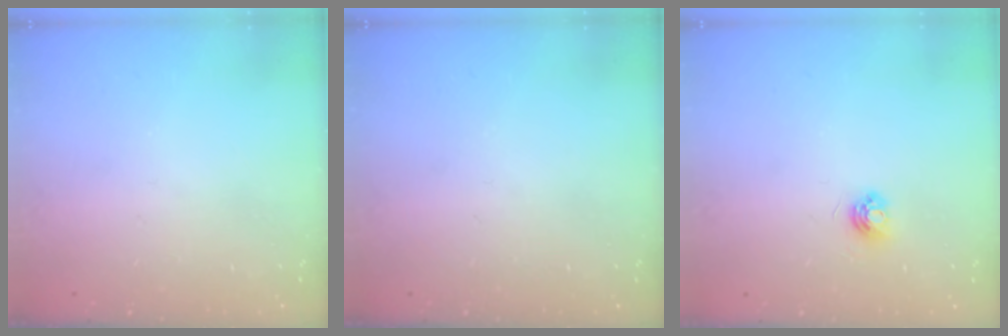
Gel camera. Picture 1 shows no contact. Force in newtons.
{"total": 0.0}
{"total": 4.7, "press": 4.7, "slide": 0.5}